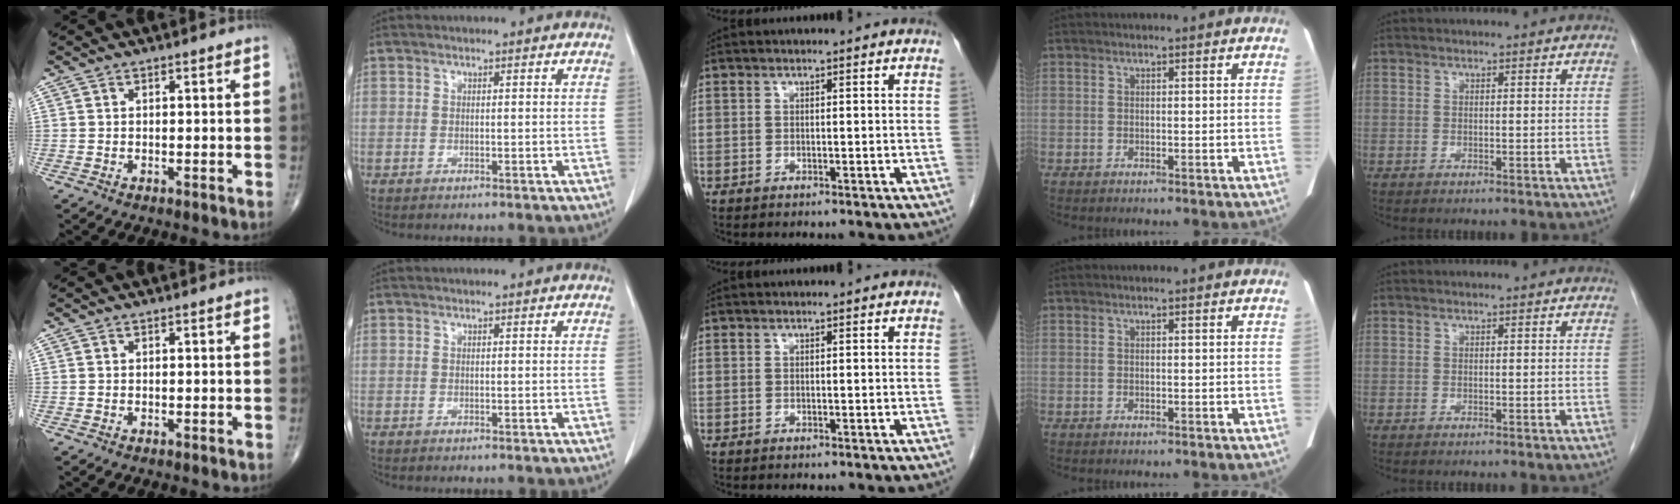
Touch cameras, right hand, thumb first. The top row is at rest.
{}